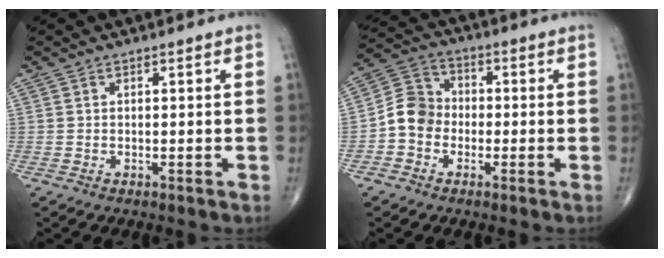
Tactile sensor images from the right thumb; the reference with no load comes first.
{"total": 7.4, "force": [-1.8, 6.4, 3.3], "torque": [-0.041, 0.030, -0.050]}